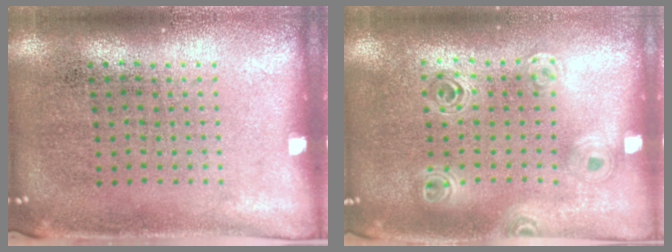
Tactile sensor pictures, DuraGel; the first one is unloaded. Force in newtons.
{"total": 1.4, "press": 1.3, "slide": 0.5}